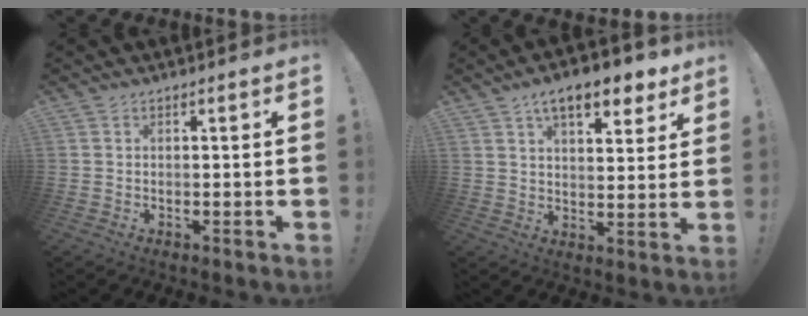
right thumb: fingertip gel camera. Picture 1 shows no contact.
{"total": 11.2, "force": [7.2, 4.2, 7.5], "torque": [-0.106, -0.035, 0.121]}